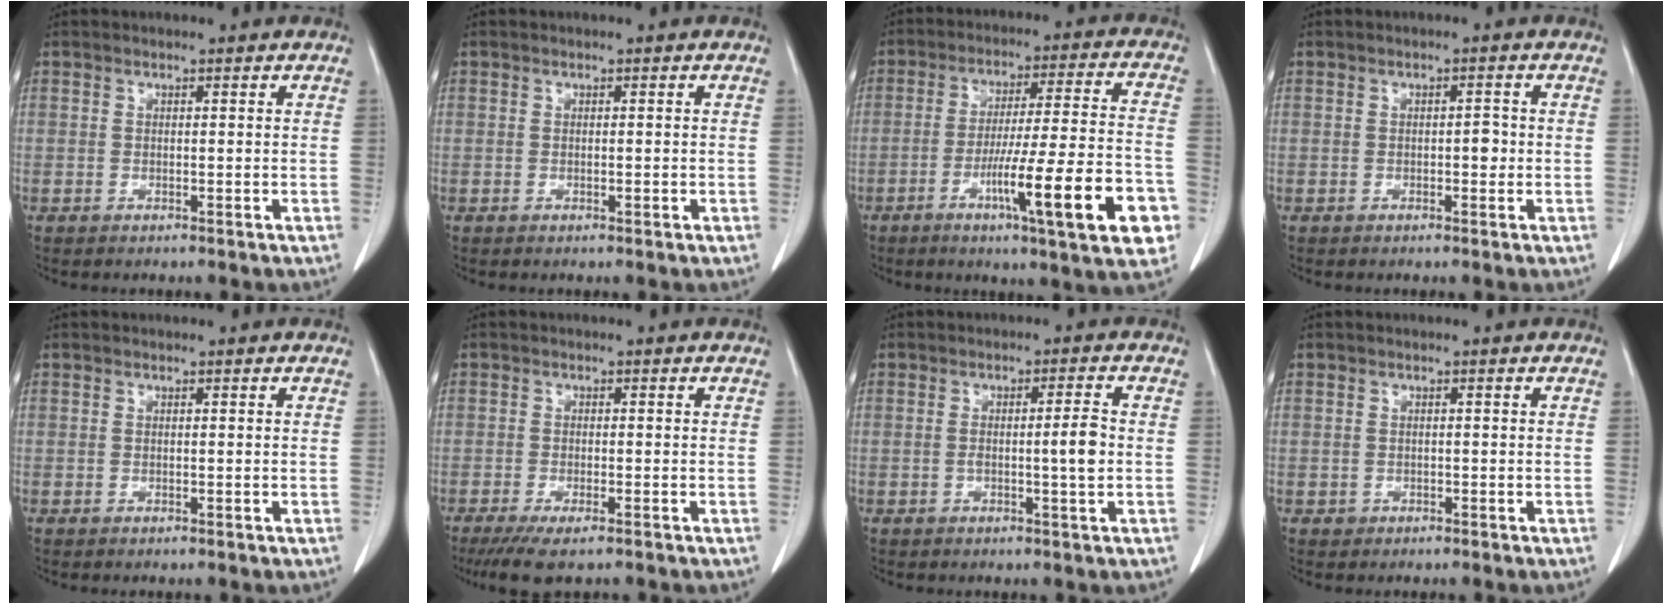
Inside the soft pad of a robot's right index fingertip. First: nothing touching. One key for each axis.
{"total": 0.6, "fx": -0.2, "fy": 0.1, "fz": 0.6, "tx": -0.010, "ty": -0.001, "tz": 0.000}
{"total": 18.2, "fx": -7.4, "fy": 1.0, "fz": 16.6, "tx": -0.217, "ty": -0.003, "tz": -0.107}
{"total": 1.6, "fx": -0.2, "fy": 0.8, "fz": 1.4, "tx": -0.016, "ty": 0.004, "tz": -0.004}
{"total": 0.0}
{"total": 5.8, "fx": -4.3, "fy": 1.0, "fz": 3.8, "tx": -0.062, "ty": -0.015, "tz": -0.068}
{"total": 3.7, "fx": -0.5, "fy": -0.1, "fz": 3.7, "tx": -0.061, "ty": 0.001, "tz": -0.008}
{"total": 1.0, "fx": -0.4, "fy": 0.9, "fz": 0.0, "tx": -0.002, "ty": 0.005, "tz": -0.008}